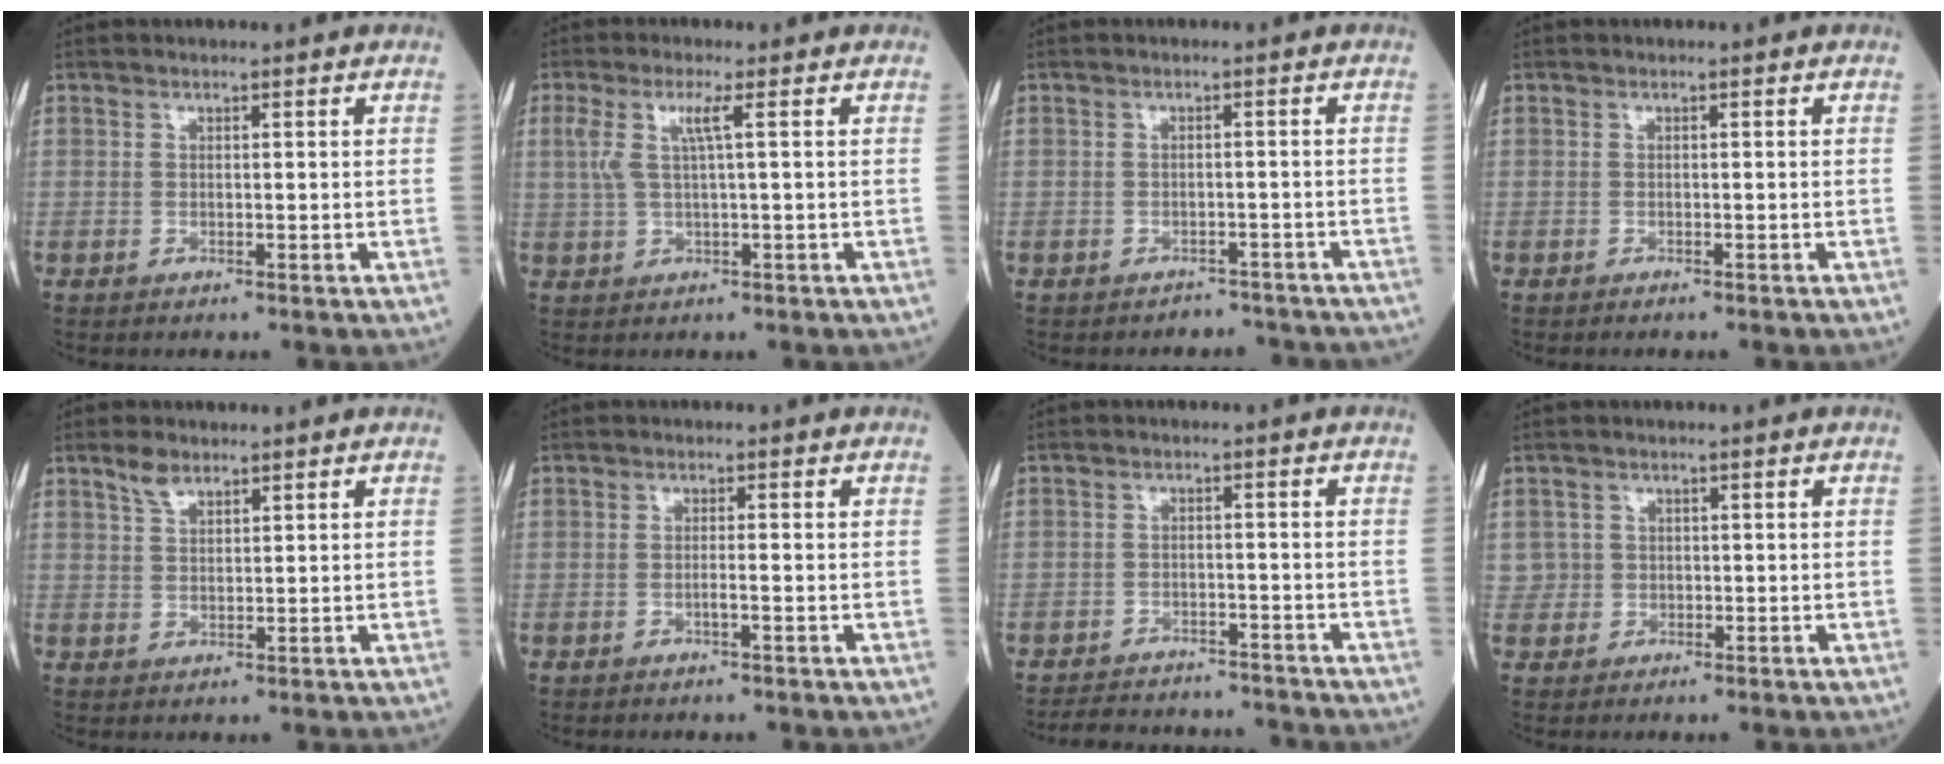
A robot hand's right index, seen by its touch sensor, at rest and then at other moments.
{"total": 3.9, "force": [1.2, 0.0, 3.7], "torque": [-0.085, 0.013, 0.027]}
{"total": 4.8, "force": [-4.4, 1.9, 0.1], "torque": [0.001, 0.007, -0.047]}
{"total": 0.8, "force": [-0.7, 0.0, 0.3], "torque": [-0.005, -0.001, -0.011]}
{"total": 2.8, "force": [2.2, 1.0, 1.4], "torque": [-0.031, 0.005, 0.045]}
{"total": 1.2, "force": [-0.4, -0.1, 1.1], "torque": [-0.021, 0.000, -0.009]}
{"total": 10.0, "force": [-9.4, 2.9, 1.7], "torque": [-0.025, 0.011, -0.125]}
{"total": 2.0, "force": [0.3, 2.0, -0.2], "torque": [0.018, 0.005, 0.002]}